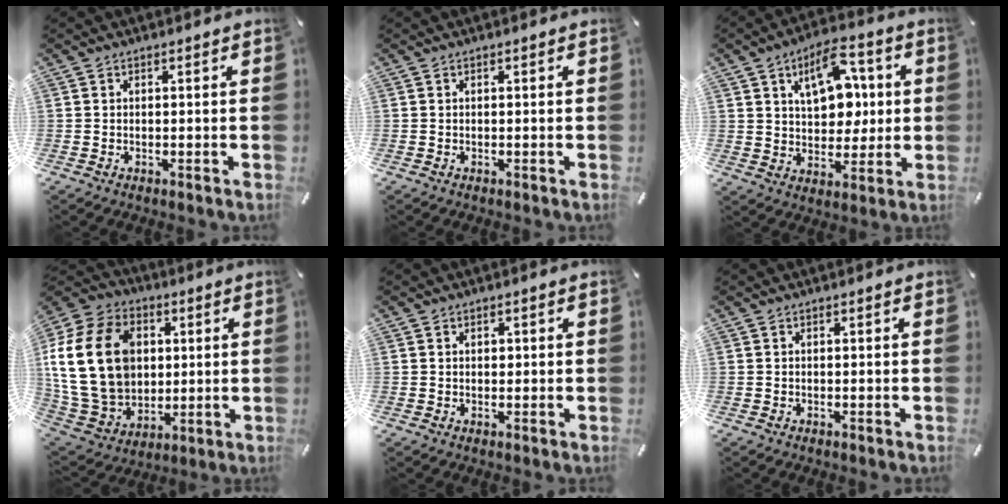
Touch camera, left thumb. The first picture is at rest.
{"total": 0.0}
{"total": 13.5, "force": [4.5, 9.0, 9.0], "torque": [-0.123, -0.002, 0.079]}
{"total": 23.1, "force": [3.5, 18.0, 14.1], "torque": [-0.302, -0.002, 0.068]}
{"total": 0.7, "force": [0.2, 0.7, 0.3], "torque": [0.001, -0.001, 0.001]}
{"total": 0.0}